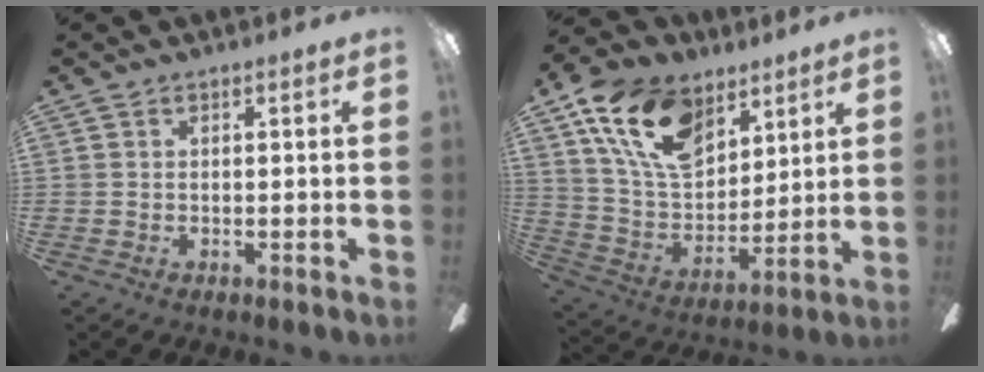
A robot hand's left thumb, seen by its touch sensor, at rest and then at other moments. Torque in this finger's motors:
{"motor_torque": [0.26, 0.37, 1.34, -1.43, 0.37]}